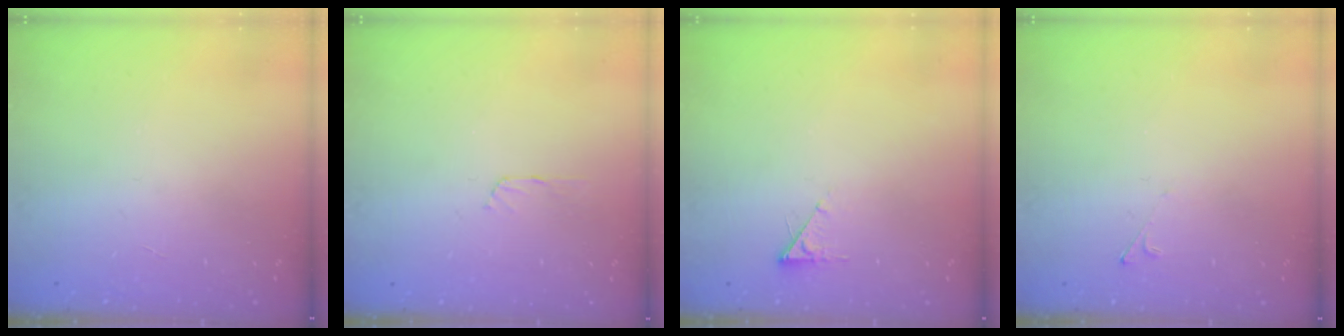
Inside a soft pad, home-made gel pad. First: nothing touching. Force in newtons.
{"total": 3.0, "press": 2.9, "slide": 0.4}
{"total": 2.6, "press": 2.6, "slide": 0.4}
{"total": 1.9, "press": 1.9, "slide": 0.4}